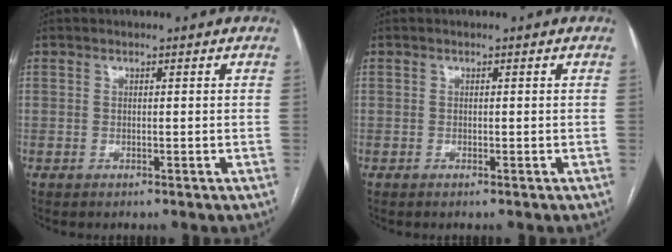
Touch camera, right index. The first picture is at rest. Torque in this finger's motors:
{"motor_torque": [-0.01, -0.01, -0.02, 0.01]}